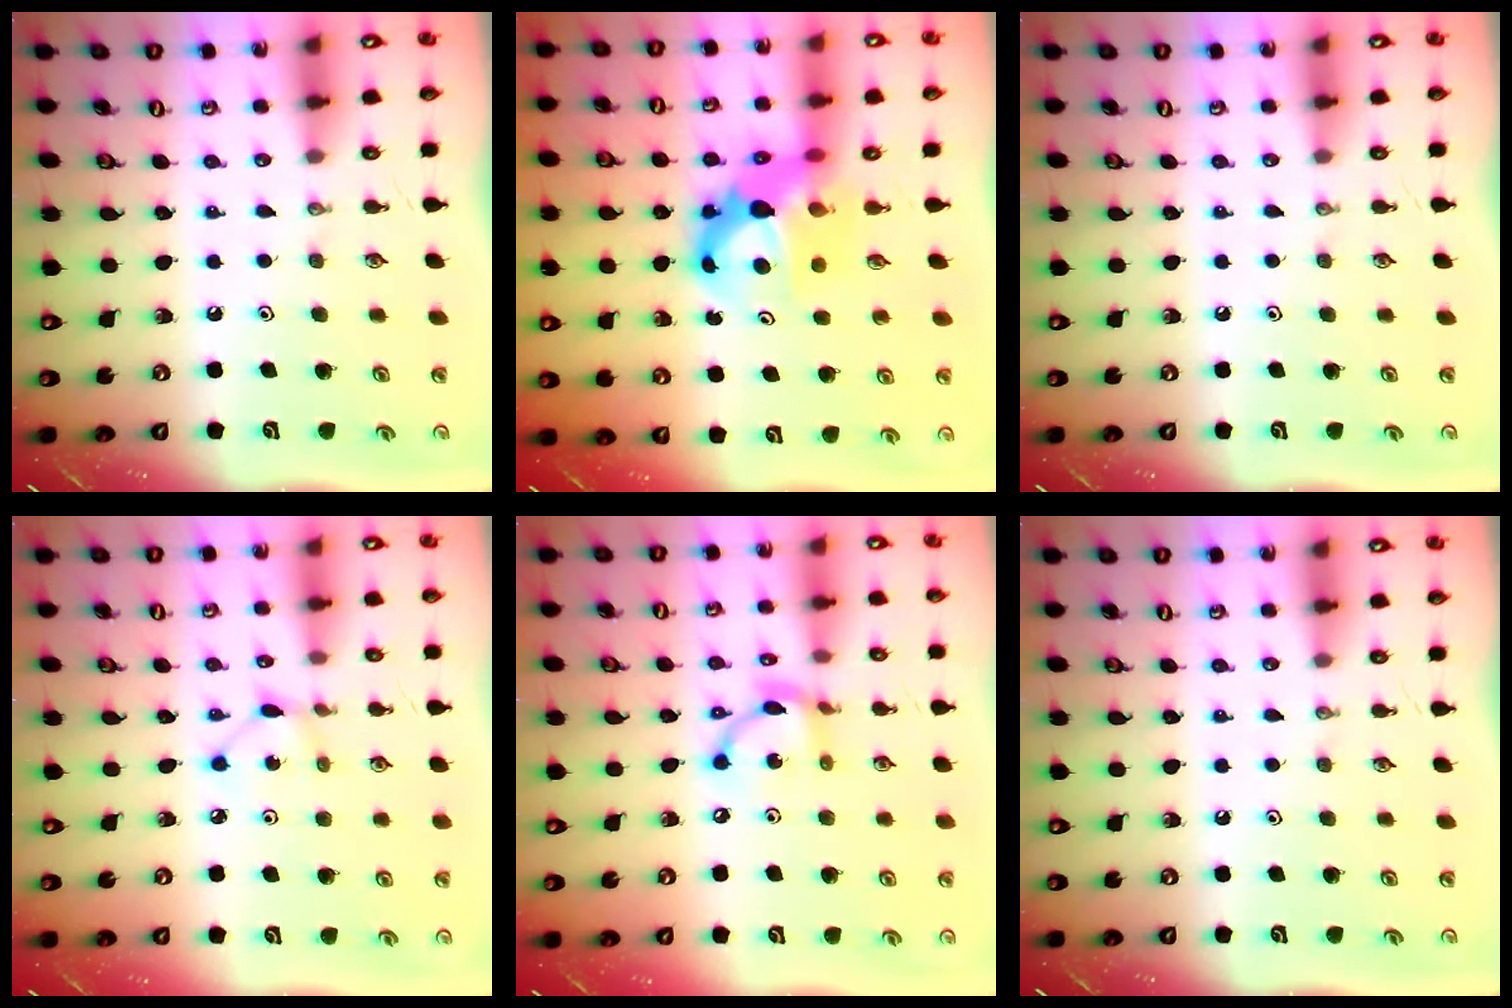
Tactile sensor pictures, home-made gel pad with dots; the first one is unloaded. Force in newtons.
{"total": 9.3, "press": 9.3, "slide": 0.6}
{"total": 0.0}
{"total": 2.9, "press": 2.9, "slide": 0.2}
{"total": 9.6, "press": 9.6, "slide": 0.4}
{"total": 0.0}